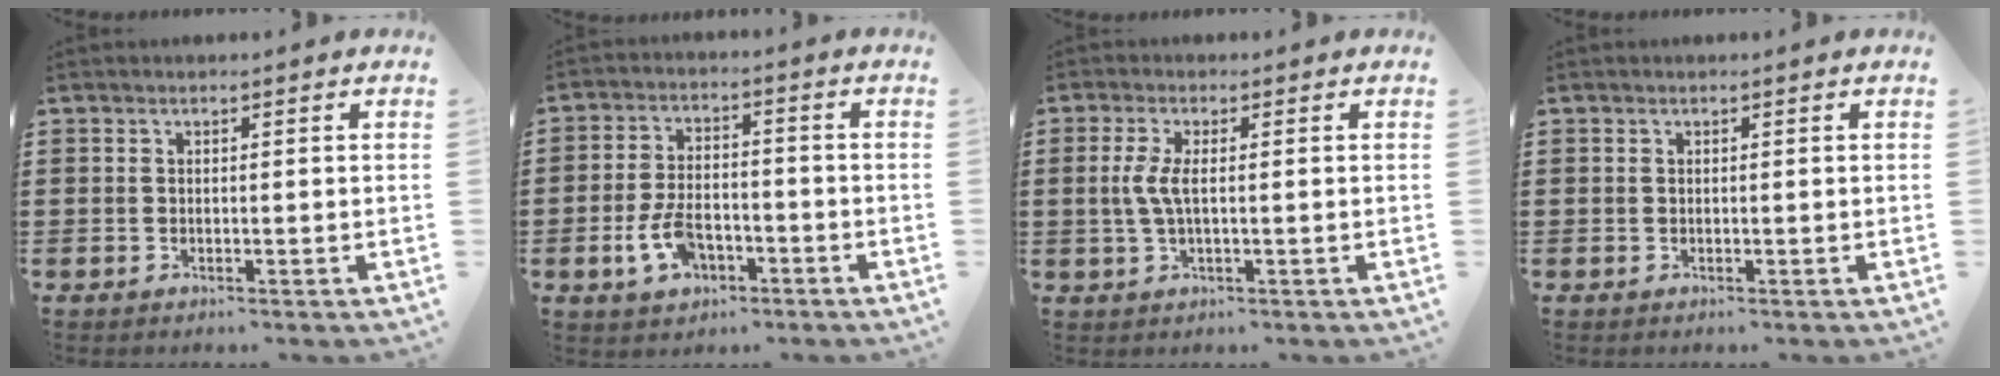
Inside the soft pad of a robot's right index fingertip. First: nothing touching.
{"total": 6.5, "force": [-2.8, 3.5, 4.7], "torque": [-0.111, 0.000, -0.057]}
{"total": 3.7, "force": [0.0, 1.0, 3.6], "torque": [-0.089, -0.009, -0.008]}
{"total": 0.0}